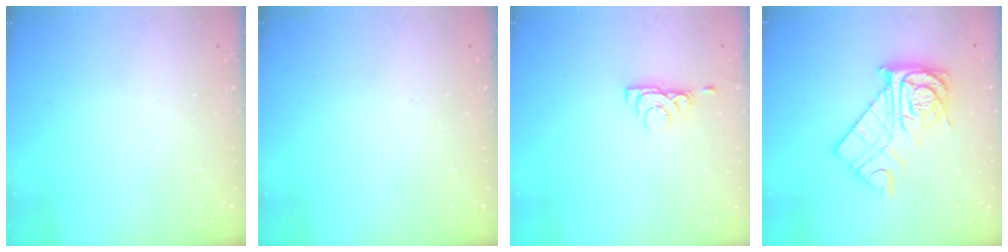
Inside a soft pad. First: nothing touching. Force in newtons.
{"total": 0.0}
{"total": 5.0, "press": 4.9, "slide": 0.9}
{"total": 18.9, "press": 18.8, "slide": 1.8}